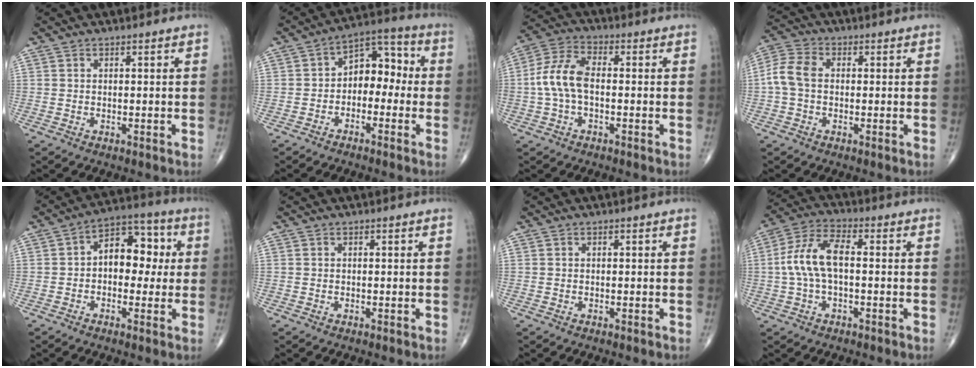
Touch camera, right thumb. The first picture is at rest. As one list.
[{"total": 8.7, "force": [-1.0, 6.0, 6.2], "torque": [-0.055, 0.045, -0.035]}, {"total": 8.7, "force": [-0.7, 4.7, 7.3], "torque": [-0.162, 0.028, -0.019]}, {"total": 6.4, "force": [-0.1, 4.5, 4.5], "torque": [-0.100, 0.020, -0.010]}, {"total": 10.6, "force": [0.7, 7.0, 7.9], "torque": [-0.075, 0.031, -0.001]}, {"total": 0.0}, {"total": 0.0}, {"total": 9.7, "force": [0.0, 4.6, 8.6], "torque": [-0.187, 0.031, -0.003]}]